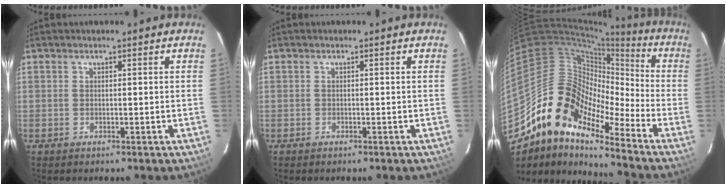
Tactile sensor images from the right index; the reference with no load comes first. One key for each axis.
{"total": 0.0}
{"total": 15.3, "fx": -11.4, "fy": 5.6, "fz": 8.6, "tx": -0.133, "ty": 0.003, "tz": -0.234}